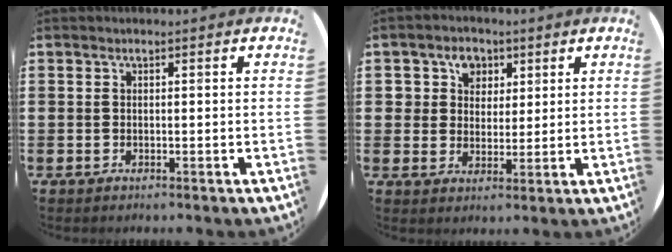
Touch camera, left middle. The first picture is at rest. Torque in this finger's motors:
{"motor_torque": [0.15, -0.11, 0.09, 0.02]}